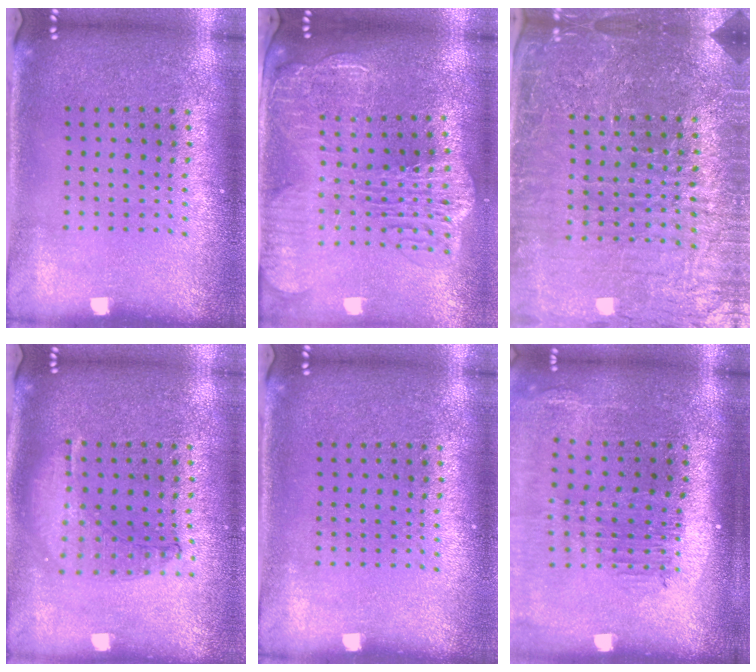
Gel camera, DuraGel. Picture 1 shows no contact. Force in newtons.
{"total": 3.1, "press": 2.6, "slide": 1.8}
{"total": 5.4, "press": 4.9, "slide": 2.3}
{"total": 0.9, "press": 0.9, "slide": 0.1}
{"total": 0.0}
{"total": 2.1, "press": 1.7, "slide": 1.2}